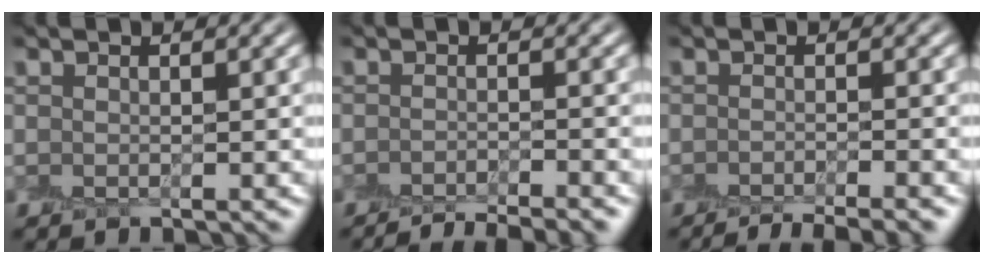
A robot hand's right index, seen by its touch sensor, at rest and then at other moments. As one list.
[{"total": 4.0, "force": [-3.3, 0.7, 2.1], "torque": [-0.018, 0.000, -0.056]}, {"total": 4.4, "force": [-3.4, 0.9, 2.7], "torque": [-0.024, -0.002, -0.051]}]